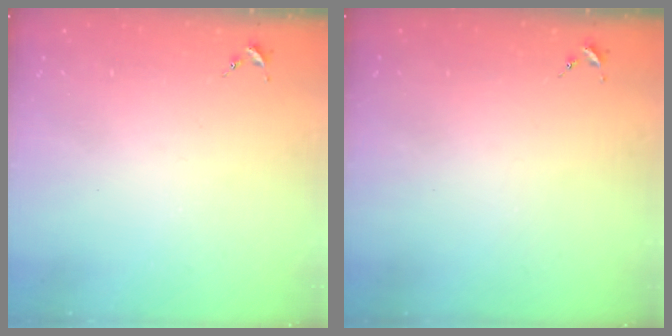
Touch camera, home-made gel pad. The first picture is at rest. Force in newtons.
{"total": 0.0}